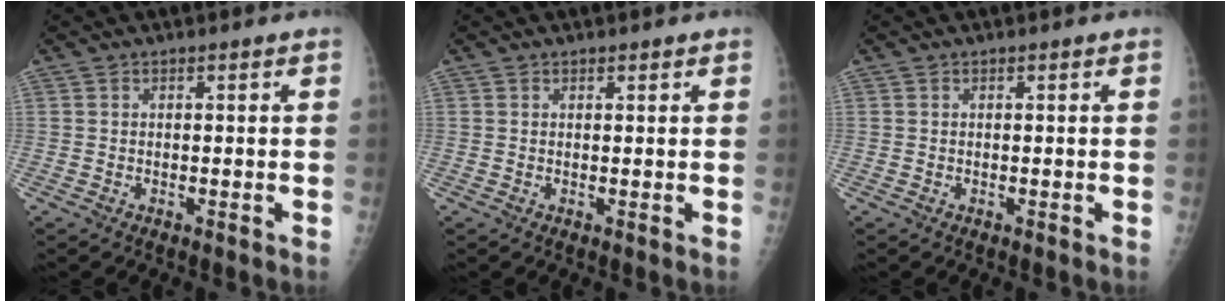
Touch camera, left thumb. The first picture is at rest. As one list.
[{"total": 0.6, "force": [0.5, 0.3, 0.2], "torque": [0.000, -0.004, 0.006]}, {"total": 0.0}]